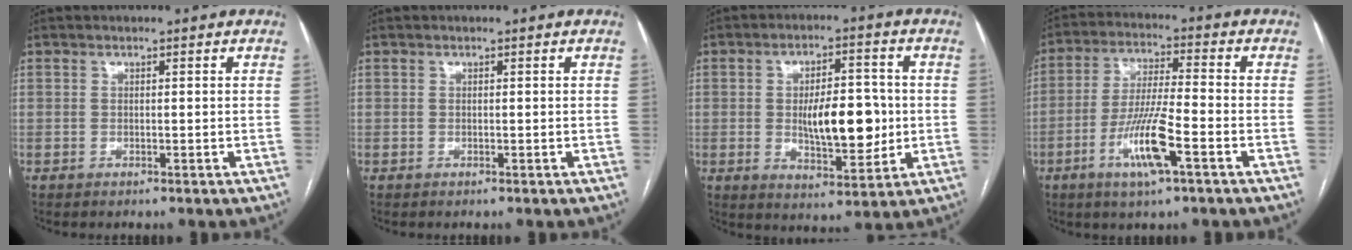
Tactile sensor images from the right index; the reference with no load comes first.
{"total": 0.0}
{"total": 11.1, "force": [-0.4, 4.3, 10.3], "torque": [-0.164, 0.003, 0.002]}
{"total": 10.7, "force": [-4.6, 0.9, 9.6], "torque": [-0.186, -0.009, -0.084]}